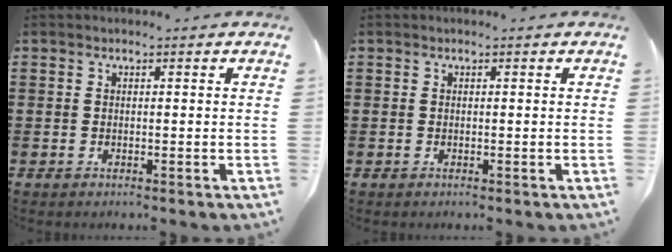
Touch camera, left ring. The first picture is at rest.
{"total": 0.0}